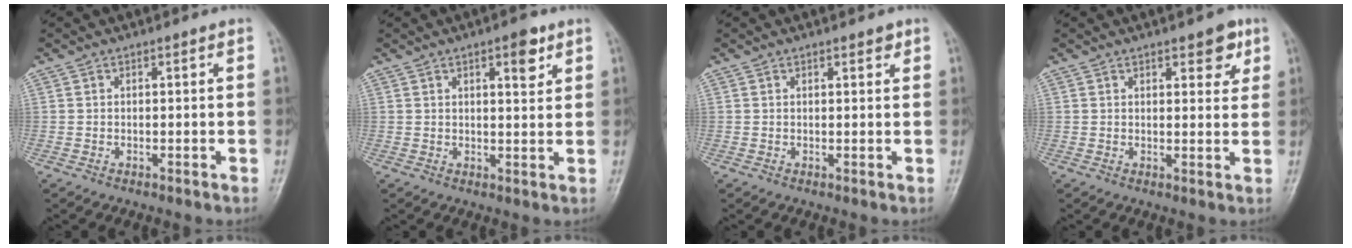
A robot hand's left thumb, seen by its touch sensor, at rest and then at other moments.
{"total": 4.8, "force": [2.6, 1.6, 3.7], "torque": [-0.042, -0.012, 0.036]}
{"total": 1.6, "force": [1.0, 0.6, 1.0], "torque": [-0.010, -0.003, 0.011]}
{"total": 5.2, "force": [2.7, 2.3, 3.7], "torque": [-0.027, -0.012, 0.030]}